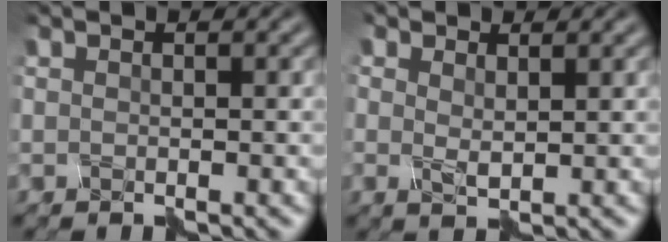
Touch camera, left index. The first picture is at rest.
{"total": 1.0, "force": [0.5, 0.7, 0.4], "torque": [-0.013, -0.003, 0.016]}